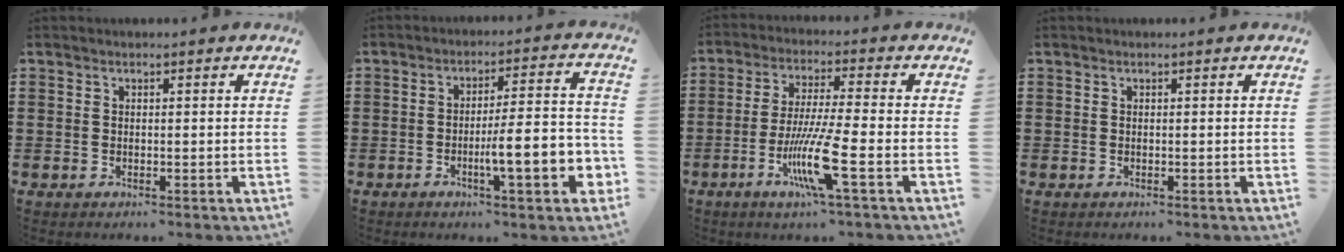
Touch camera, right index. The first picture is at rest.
{"total": 9.5, "force": [-3.1, 1.9, 8.7], "torque": [-0.141, -0.006, -0.053]}
{"total": 10.1, "force": [-4.2, 0.3, 9.2], "torque": [-0.192, -0.020, -0.083]}
{"total": 0.0}